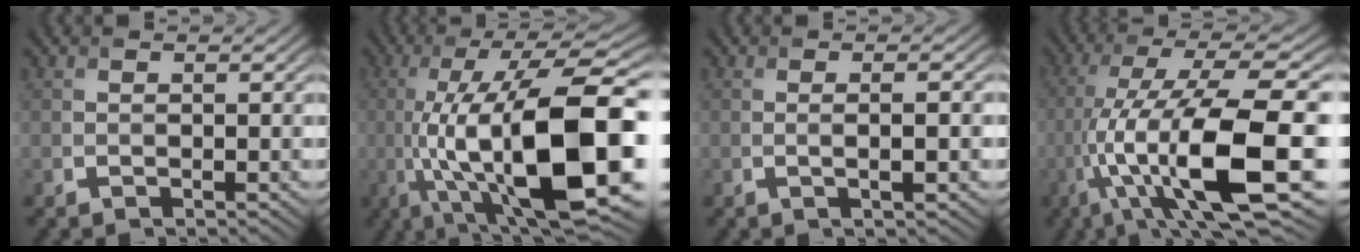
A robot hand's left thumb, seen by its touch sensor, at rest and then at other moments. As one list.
[{"total": 18.3, "force": [-3.6, 6.6, 16.7], "torque": [-0.288, 0.008, -0.062]}, {"total": 2.5, "force": [0.0, 0.6, 2.4], "torque": [-0.037, 0.003, -0.004]}, {"total": 15.6, "force": [-4.5, 4.6, 14.2], "torque": [-0.263, 0.000, -0.069]}]